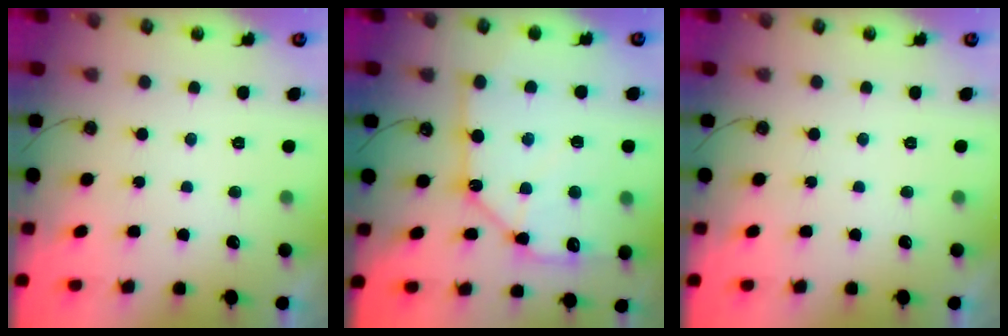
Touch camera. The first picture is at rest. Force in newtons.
{"total": 15.4, "press": 15.3, "slide": 1.6}
{"total": 0.0}